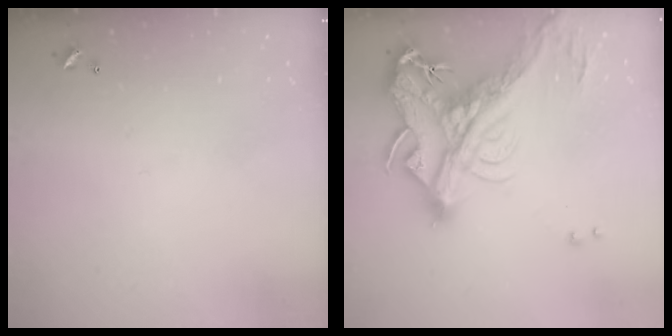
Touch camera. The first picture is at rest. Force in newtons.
{"total": 12.9, "press": 12.6, "slide": 3.0}